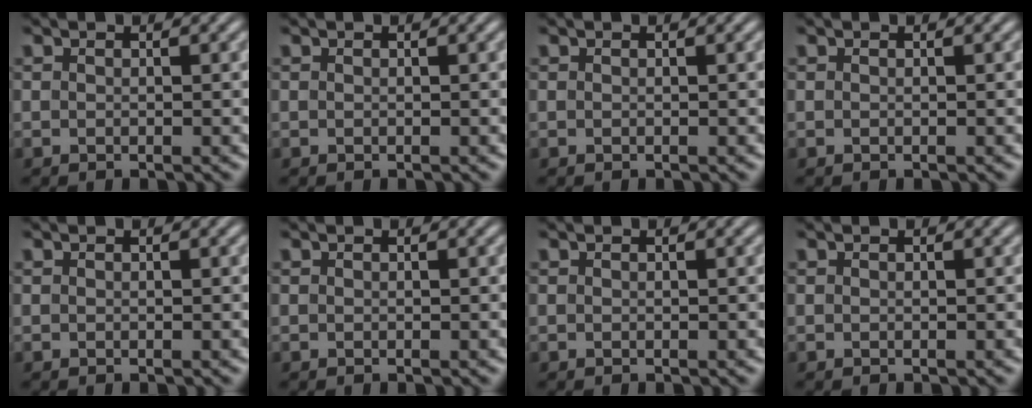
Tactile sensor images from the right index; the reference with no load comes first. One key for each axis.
{"total": 0.0}
{"total": 0.0}
{"total": 0.0}
{"total": 0.0}
{"total": 0.0}
{"total": 0.0}
{"total": 0.0}